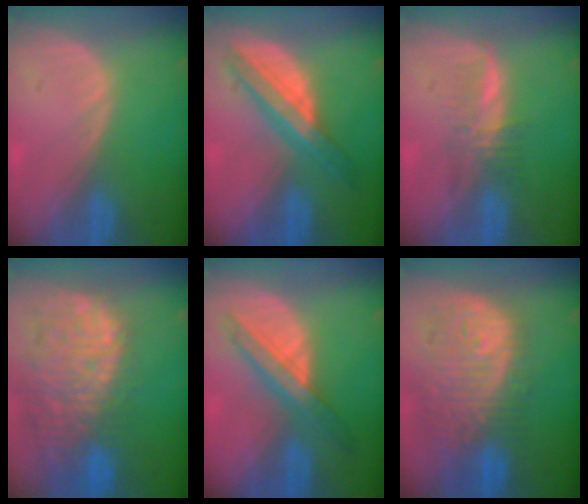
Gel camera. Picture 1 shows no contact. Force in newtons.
{"total": 6.9, "press": 6.9, "slide": 0.2}
{"total": 3.4, "press": 3.4, "slide": 0.6}
{"total": 14.2, "press": 11.8, "slide": 7.9}
{"total": 6.3, "press": 6.3, "slide": 0.3}
{"total": 12.1, "press": 10.8, "slide": 5.5}